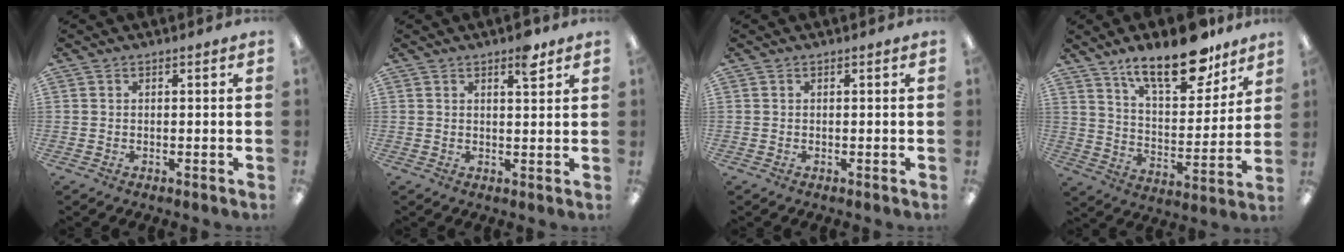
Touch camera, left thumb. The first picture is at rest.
{"total": 4.4, "force": [3.0, 1.3, 2.9], "torque": [-0.033, -0.014, 0.045]}
{"total": 0.0}
{"total": 18.4, "force": [13.3, 7.0, 10.5], "torque": [-0.163, -0.076, 0.224]}